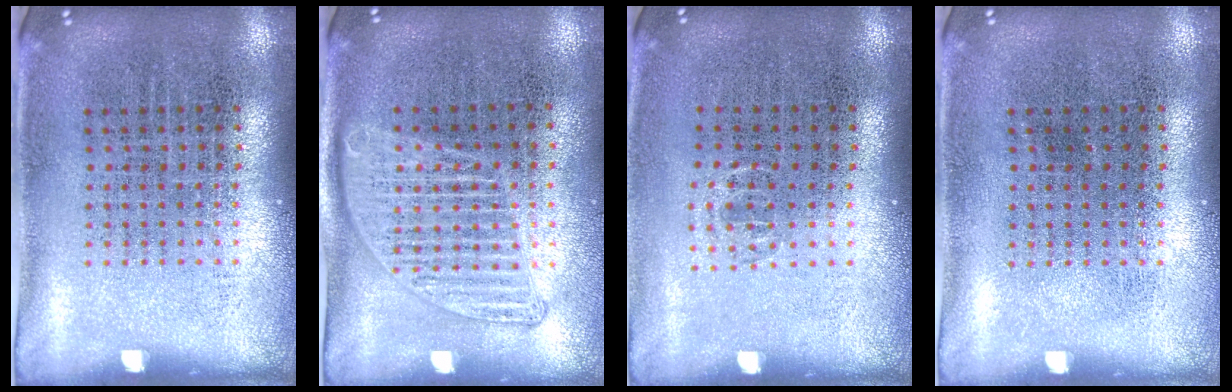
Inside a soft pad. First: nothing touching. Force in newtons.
{"total": 1.5, "press": 1.4, "slide": 0.5}
{"total": 0.6, "press": 0.4, "slide": 0.4}
{"total": 0.0}